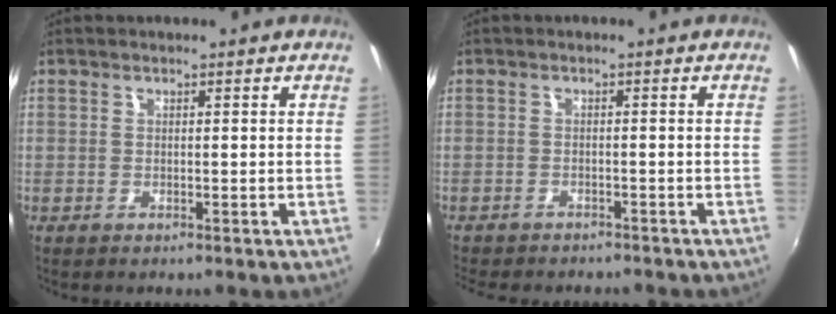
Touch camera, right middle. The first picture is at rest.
{"total": 6.8, "force": [-6.2, 1.9, 2.3], "torque": [-0.060, -0.018, -0.092]}